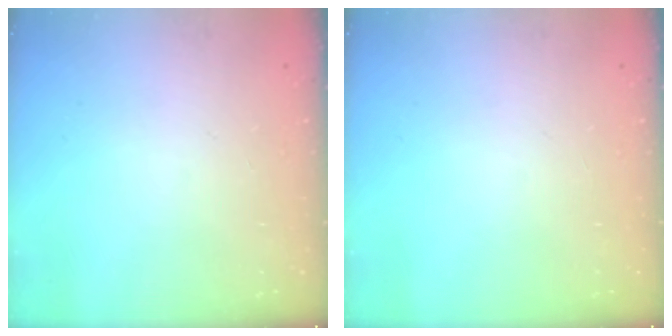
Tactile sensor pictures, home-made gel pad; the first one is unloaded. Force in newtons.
{"total": 0.0}